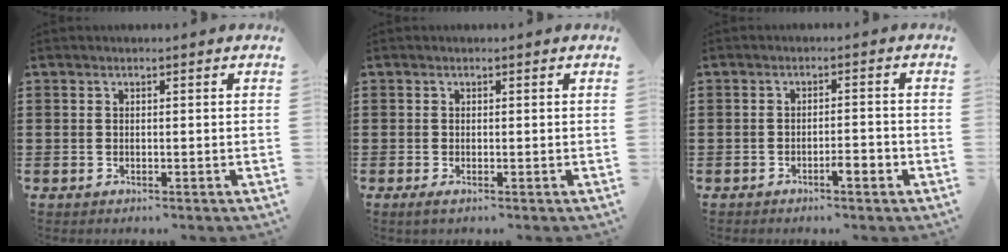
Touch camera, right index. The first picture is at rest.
{"total": 0.7, "force": [-0.1, 0.1, 0.7], "torque": [-0.011, -0.003, -0.002]}
{"total": 2.7, "force": [-1.6, 0.4, 2.1], "torque": [-0.036, 0.002, -0.031]}